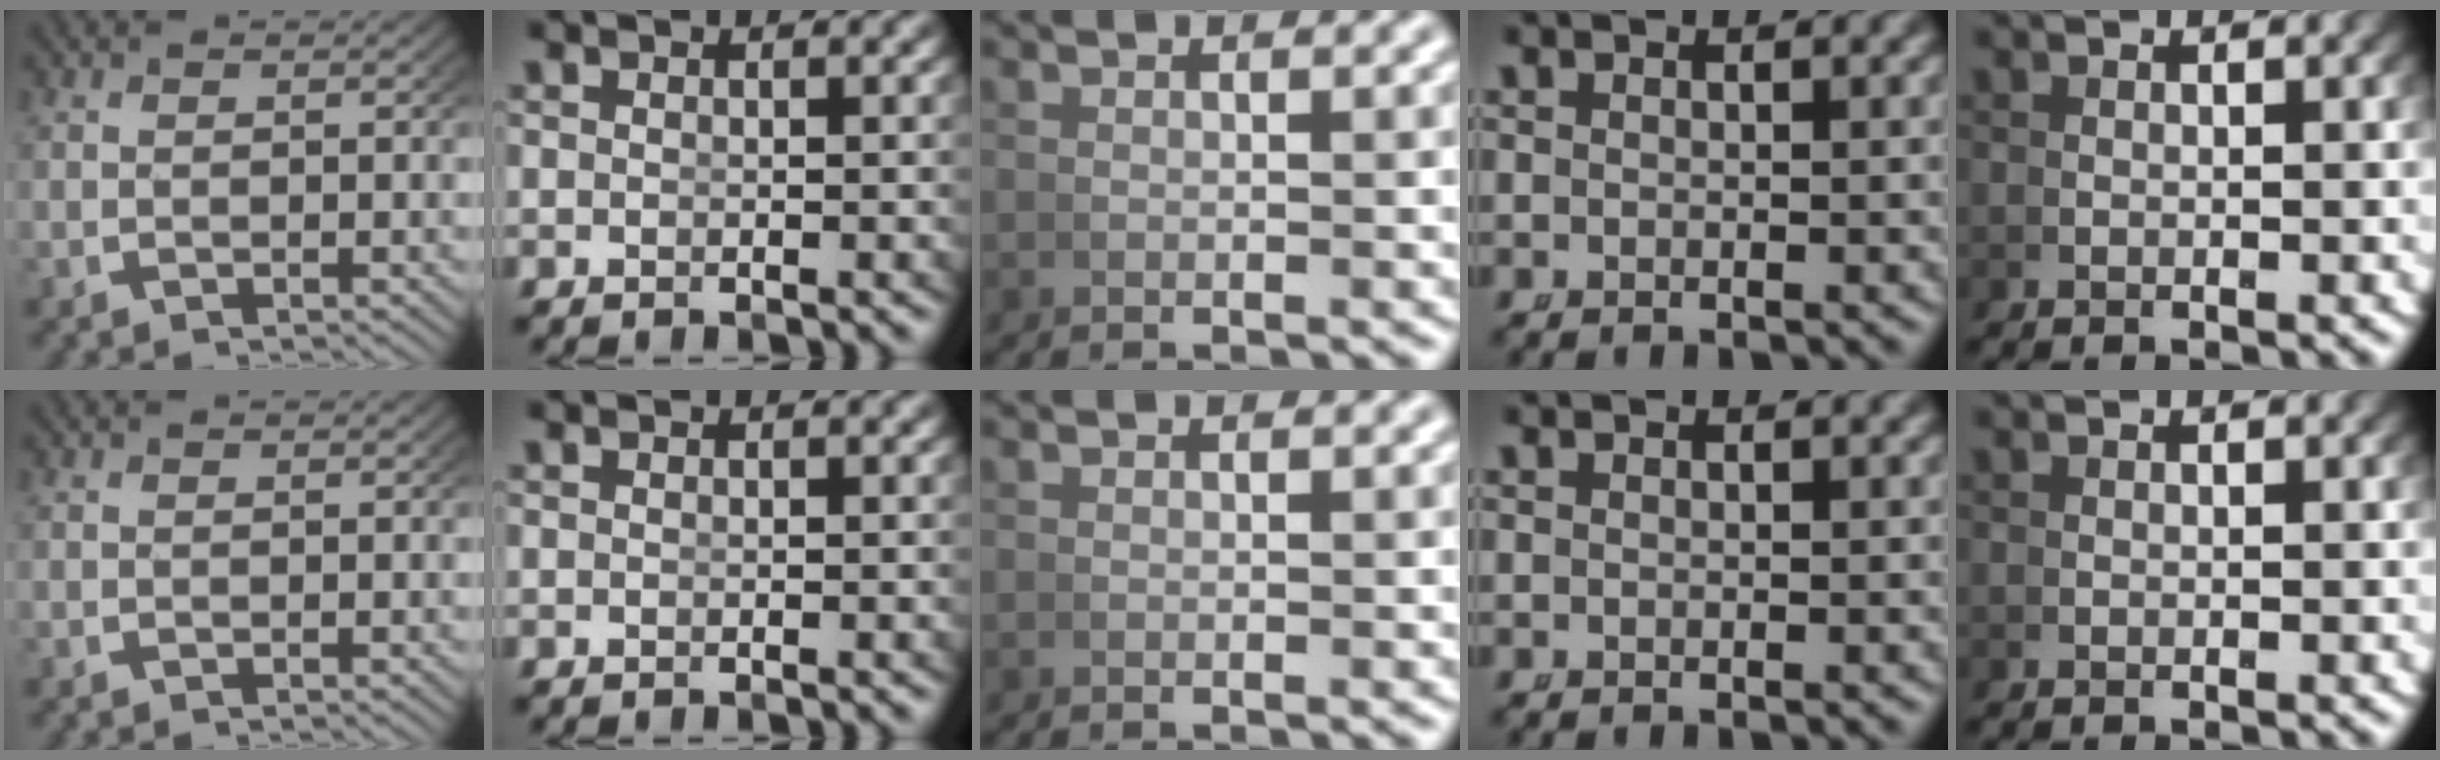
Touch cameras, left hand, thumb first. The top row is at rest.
{}